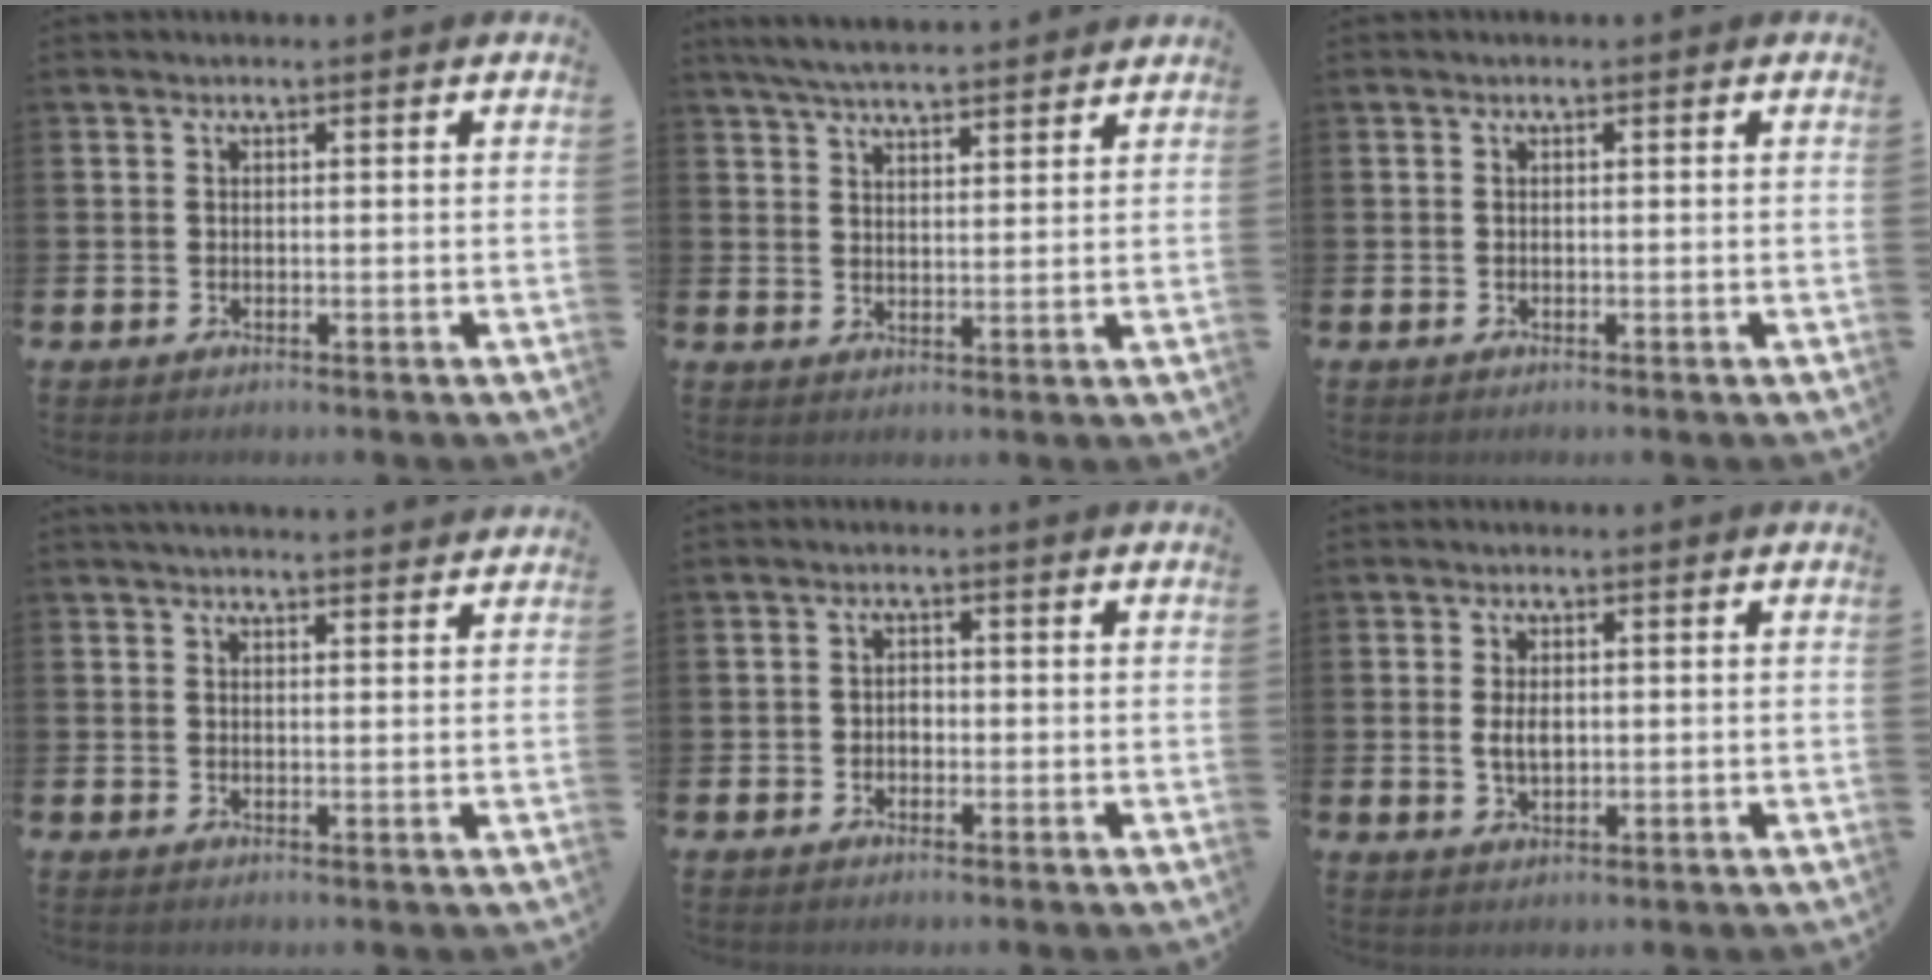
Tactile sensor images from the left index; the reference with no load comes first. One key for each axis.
{"total": 5.3, "fx": 5.2, "fy": 0.4, "fz": 1.1, "tx": -0.035, "ty": -0.023, "tz": 0.095}
{"total": 0.0}
{"total": 2.5, "fx": 2.5, "fy": 0.2, "fz": 0.4, "tx": -0.012, "ty": -0.009, "tz": 0.045}
{"total": 2.0, "fx": -0.8, "fy": 1.5, "fz": 0.9, "tx": -0.006, "ty": 0.000, "tz": -0.022}
{"total": 2.8, "fx": 0.3, "fy": 1.6, "fz": 2.2, "tx": -0.025, "ty": -0.002, "tz": -0.001}